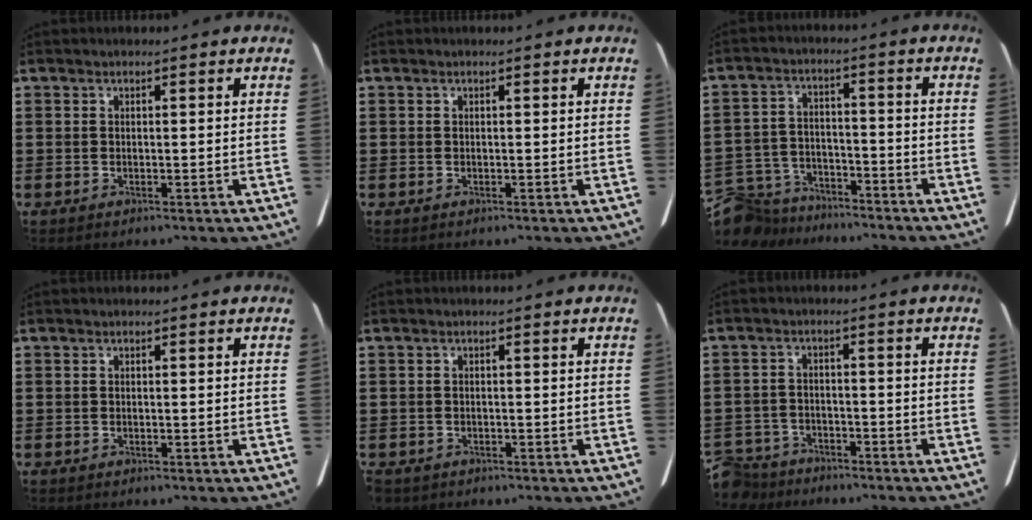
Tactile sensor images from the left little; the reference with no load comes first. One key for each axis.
{"total": 0.0}
{"total": 6.7, "fx": -6.4, "fy": 1.8, "fz": 0.7, "tx": -0.034, "ty": 0.012, "tz": -0.134}
{"total": 0.0}
{"total": 0.7, "fx": -0.7, "fy": 0.1, "fz": -0.1, "tx": 0.000, "ty": 0.002, "tz": -0.014}
{"total": 3.8, "fx": -3.7, "fy": 0.9, "fz": 0.3, "tx": -0.022, "ty": 0.001, "tz": -0.081}